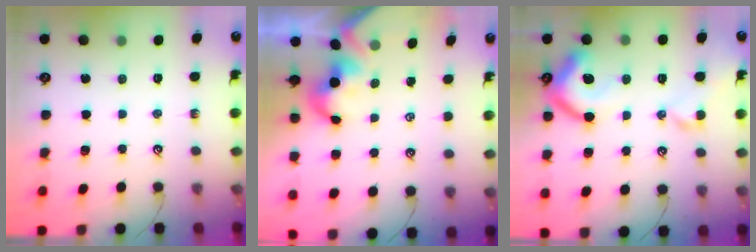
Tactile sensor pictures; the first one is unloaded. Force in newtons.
{"total": 2.0, "press": 1.9, "slide": 0.5}
{"total": 13.1, "press": 13.0, "slide": 1.7}